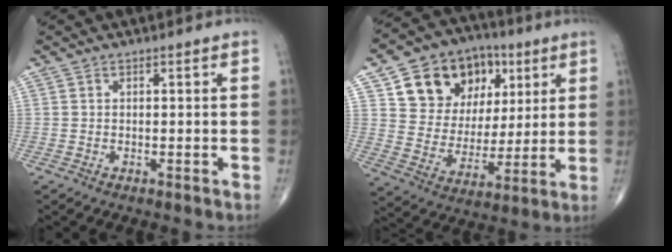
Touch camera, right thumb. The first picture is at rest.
{"total": 18.9, "force": [7.9, 14.0, 9.8], "torque": [-0.119, -0.005, 0.141]}